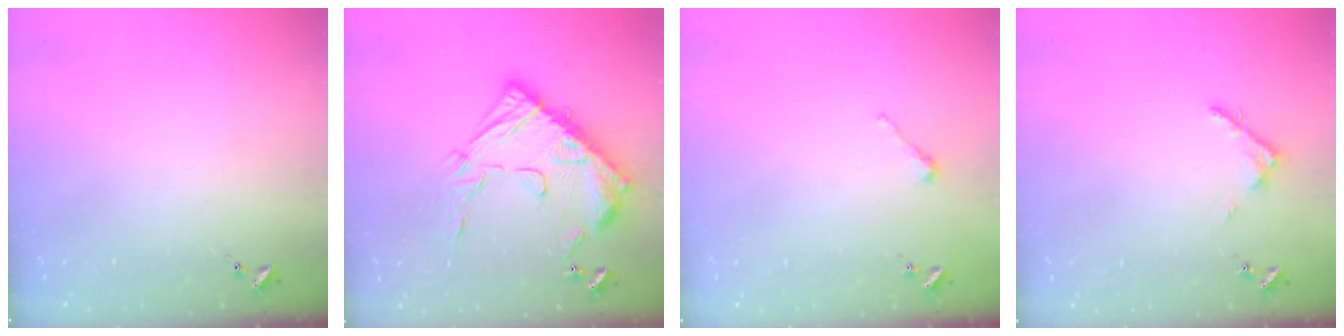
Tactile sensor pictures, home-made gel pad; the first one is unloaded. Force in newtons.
{"total": 20.3, "press": 20.3, "slide": 1.1}
{"total": 2.5, "press": 2.5, "slide": 0.2}
{"total": 3.6, "press": 3.6, "slide": 0.3}